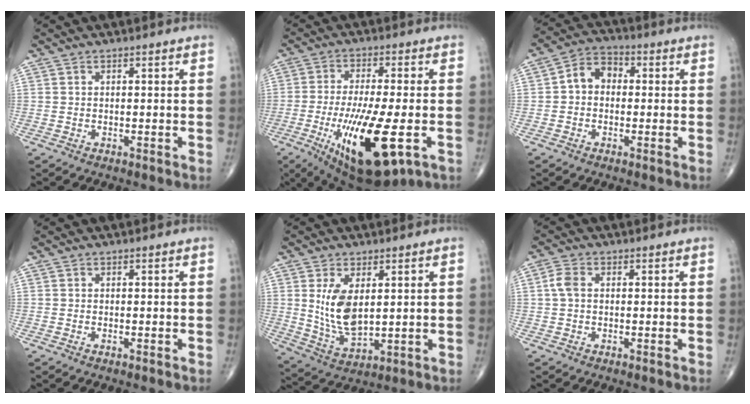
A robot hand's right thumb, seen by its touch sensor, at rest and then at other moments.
{"total": 18.9, "force": [-5.8, 5.9, 17.0], "torque": [-0.316, -0.019, -0.081]}
{"total": 6.1, "force": [0.0, 4.7, 3.8], "torque": [-0.044, 0.024, -0.014]}
{"total": 0.0}
{"total": 9.7, "force": [2.0, 5.0, 8.0], "torque": [-0.144, -0.022, 0.054]}
{"total": 3.0, "force": [0.2, 1.9, 2.2], "torque": [-0.053, 0.008, 0.000]}